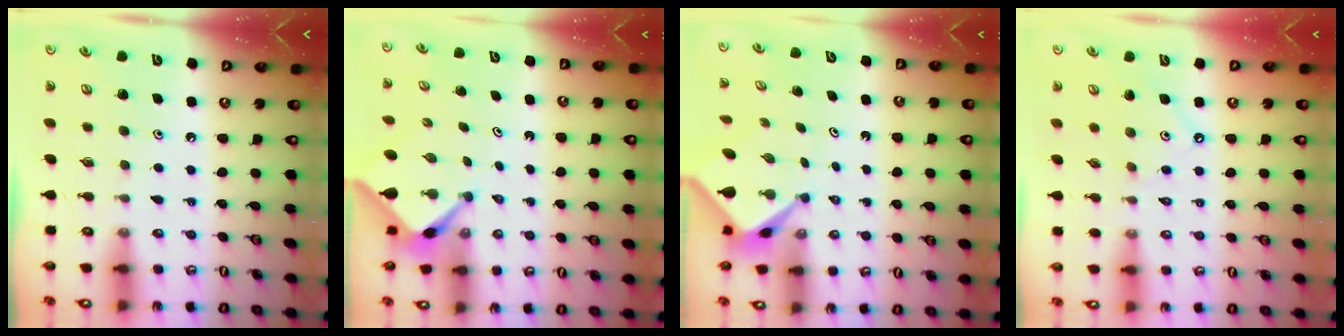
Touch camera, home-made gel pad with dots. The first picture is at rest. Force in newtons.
{"total": 2.8, "press": 2.7, "slide": 0.3}
{"total": 2.9, "press": 2.9, "slide": 0.1}
{"total": 2.5, "press": 2.5, "slide": 0.4}